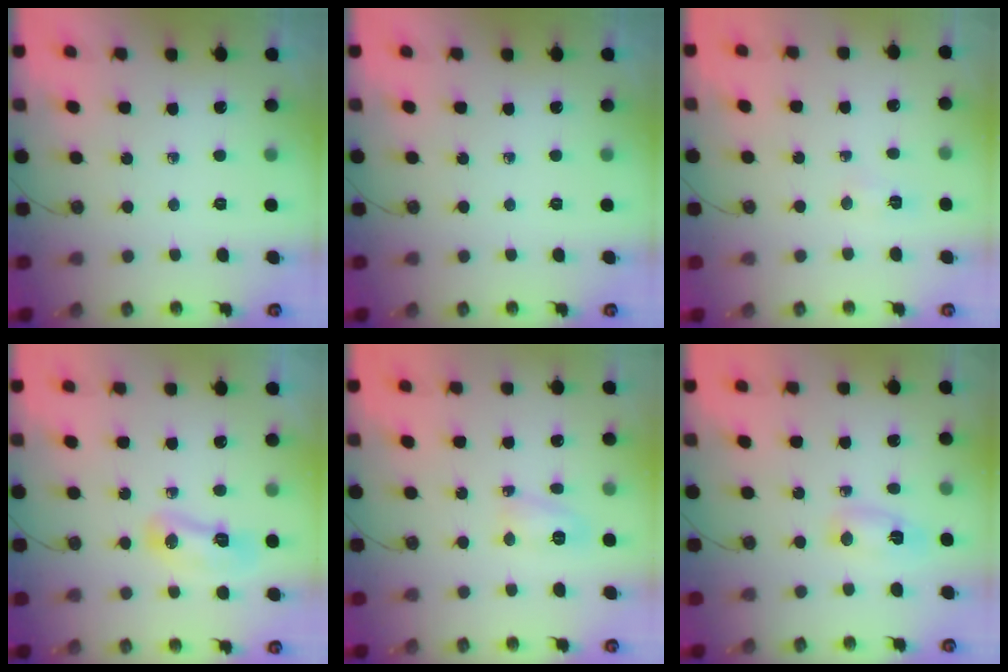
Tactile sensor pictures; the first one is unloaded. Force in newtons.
{"total": 0.0}
{"total": 2.9, "press": 2.9, "slide": 0.3}
{"total": 7.8, "press": 7.8, "slide": 1.1}
{"total": 6.7, "press": 6.7, "slide": 0.4}
{"total": 4.0, "press": 3.7, "slide": 1.4}